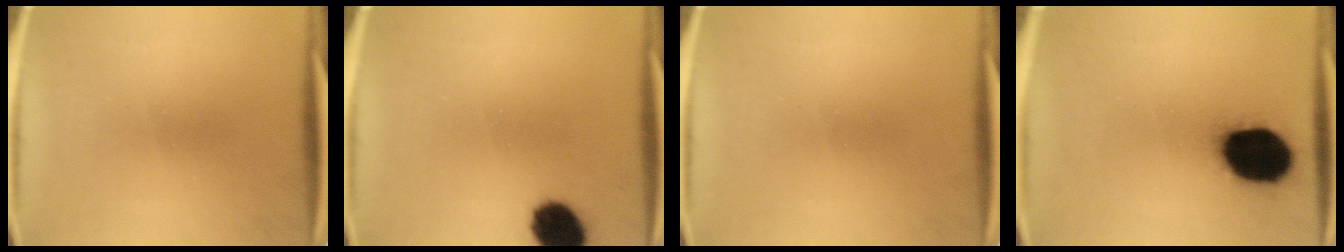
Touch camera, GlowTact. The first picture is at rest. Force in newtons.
{"total": 9.8}
{"total": 0.0}
{"total": 19.7}